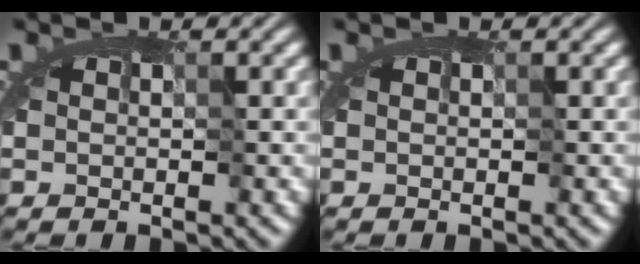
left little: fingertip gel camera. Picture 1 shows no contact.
{"total": 0.0}